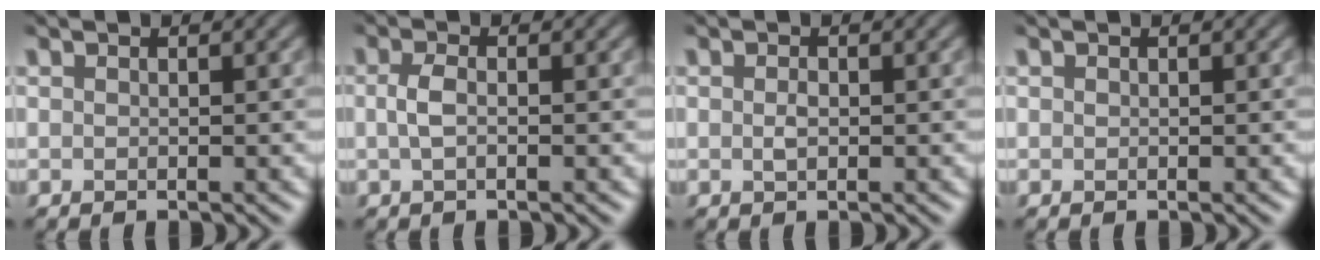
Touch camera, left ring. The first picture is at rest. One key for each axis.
{"total": 1.6, "fx": -0.1, "fy": 0.6, "fz": 1.5, "tx": -0.035, "ty": 0.002, "tz": -0.006}
{"total": 0.7, "fx": 0.0, "fy": 0.4, "fz": 0.6, "tx": -0.014, "ty": -0.002, "tz": -0.001}
{"total": 0.0}